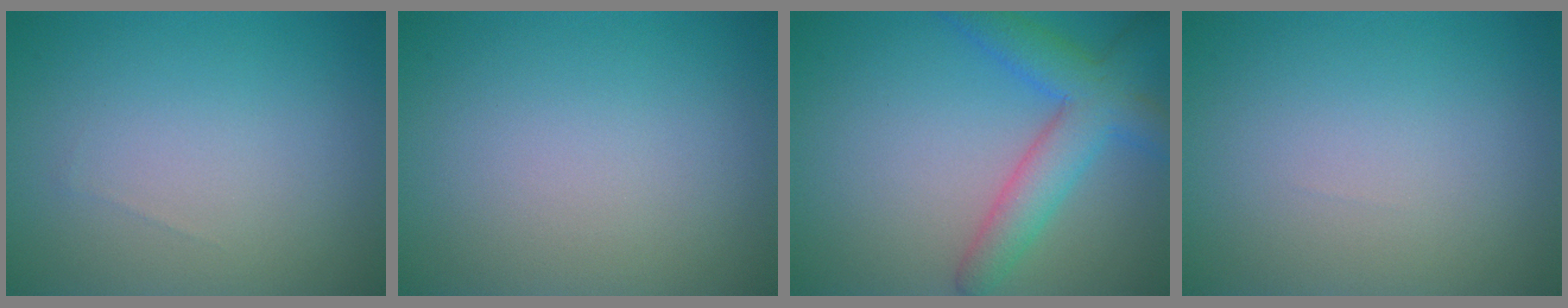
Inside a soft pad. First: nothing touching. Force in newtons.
{"total": 0.0}
{"total": 5.1, "press": 5.1, "slide": 0.2}
{"total": 0.0}